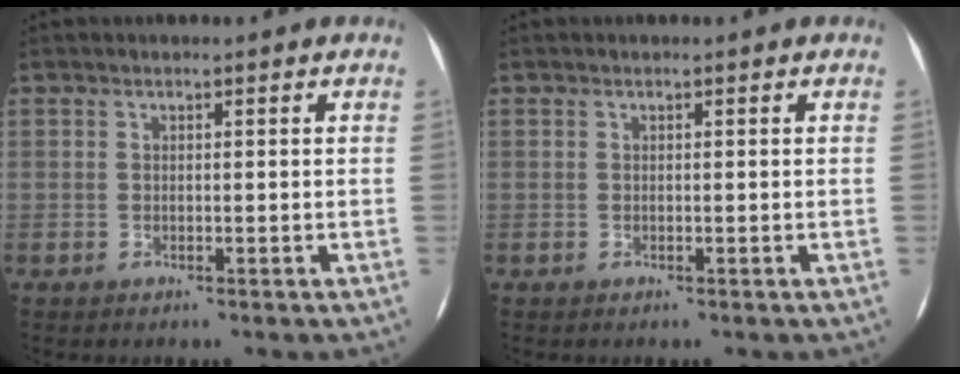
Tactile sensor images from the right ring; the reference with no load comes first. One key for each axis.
{"total": 0.0}